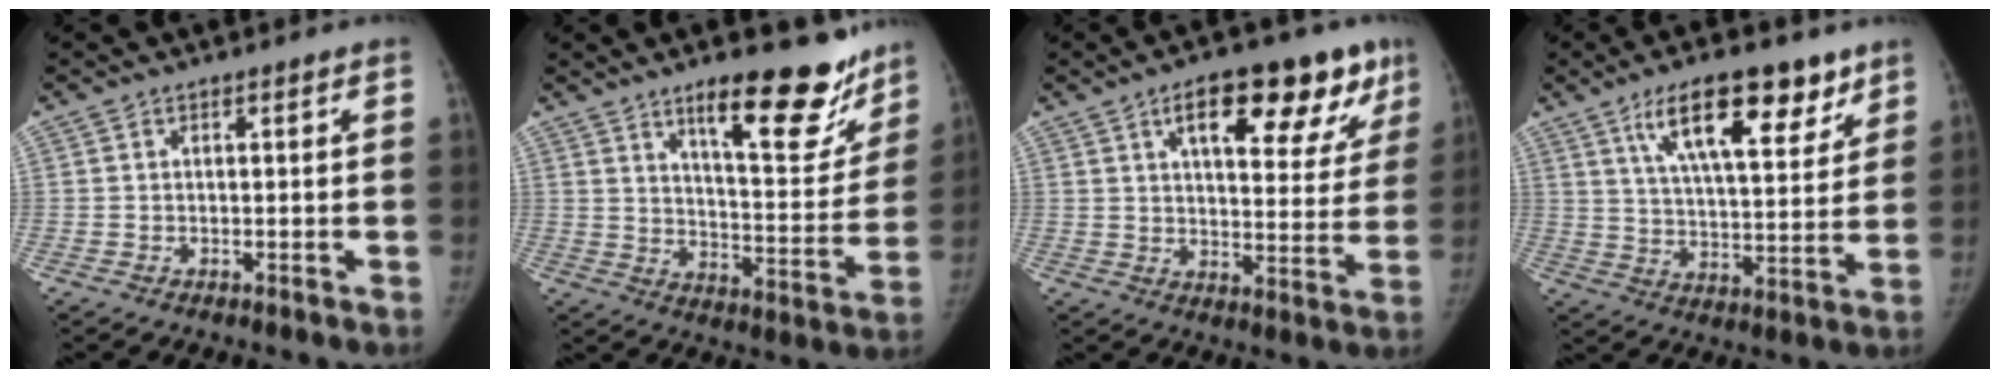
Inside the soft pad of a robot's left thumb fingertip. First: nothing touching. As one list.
[{"total": 18.0, "force": [12.2, 5.9, 11.9], "torque": [-0.107, -0.092, 0.181]}, {"total": 19.0, "force": [9.9, 7.8, 14.2], "torque": [-0.151, -0.017, 0.139]}, {"total": 16.4, "force": [9.7, 6.2, 11.7], "torque": [-0.141, -0.041, 0.158]}]